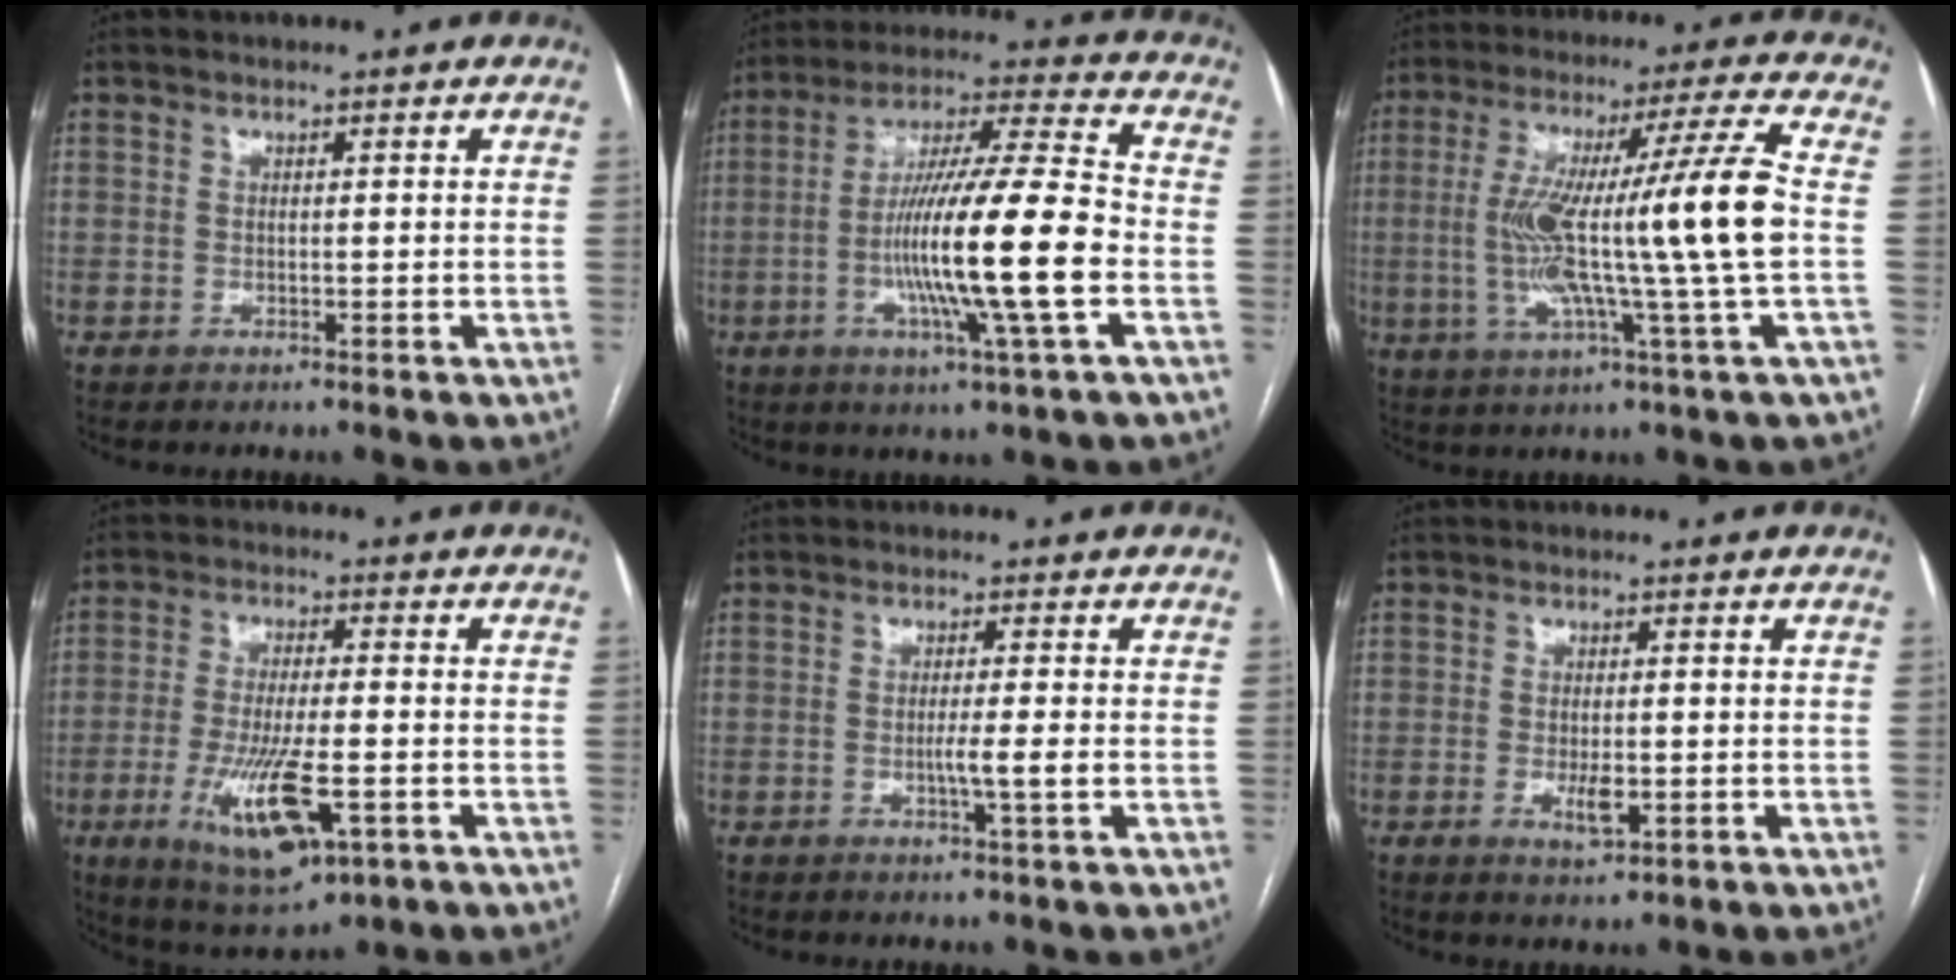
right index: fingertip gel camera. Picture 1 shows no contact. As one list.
[{"total": 17.7, "force": [-4.0, -0.3, 17.2], "torque": [-0.310, -0.005, -0.077]}, {"total": 17.3, "force": [-0.9, -1.7, 17.2], "torque": [-0.311, 0.006, -0.026]}, {"total": 12.5, "force": [-4.3, 2.9, 11.3], "torque": [-0.213, -0.024, -0.064]}, {"total": 3.2, "force": [-0.8, -0.6, 3.0], "torque": [-0.053, -0.005, -0.012]}, {"total": 3.4, "force": [-1.0, 1.1, 3.0], "torque": [-0.057, -0.002, -0.011]}]